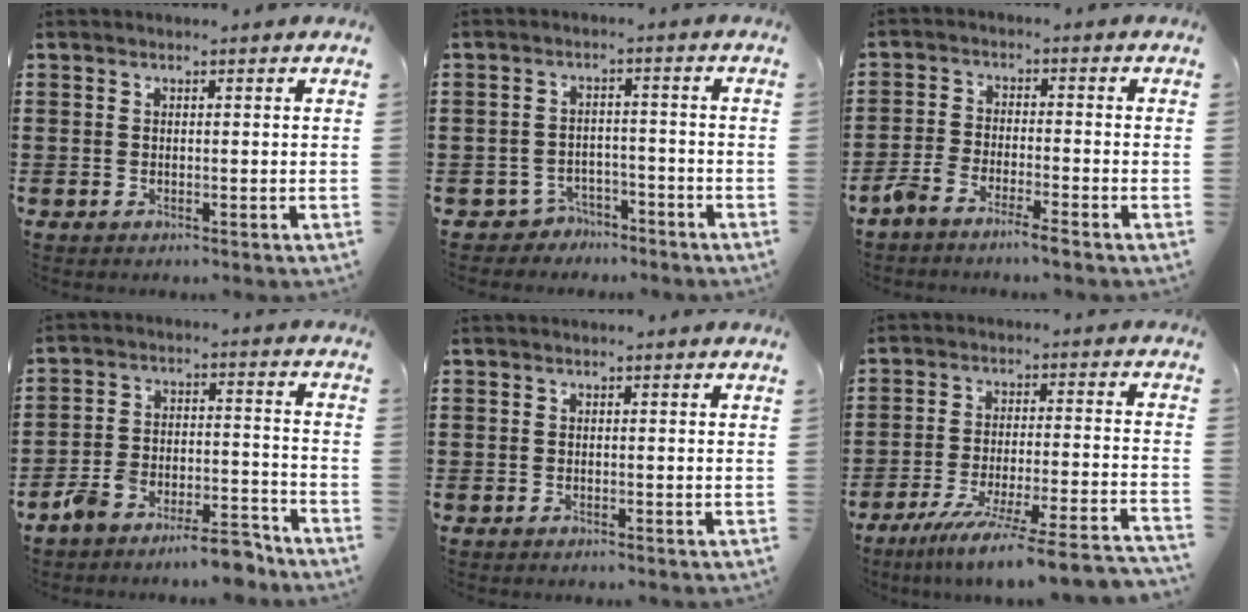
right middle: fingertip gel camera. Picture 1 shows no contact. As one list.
[{"total": 3.2, "force": [-3.1, 1.0, 0.0], "torque": [-0.010, 0.005, -0.067]}, {"total": 3.7, "force": [-3.4, -0.1, 1.4], "torque": [-0.046, -0.007, -0.073]}, {"total": 7.6, "force": [-7.2, 0.9, 2.2], "torque": [-0.034, 0.019, -0.136]}, {"total": 0.0}, {"total": 8.4, "force": [-7.2, -0.9, 4.2], "torque": [-0.064, -0.011, -0.139]}]